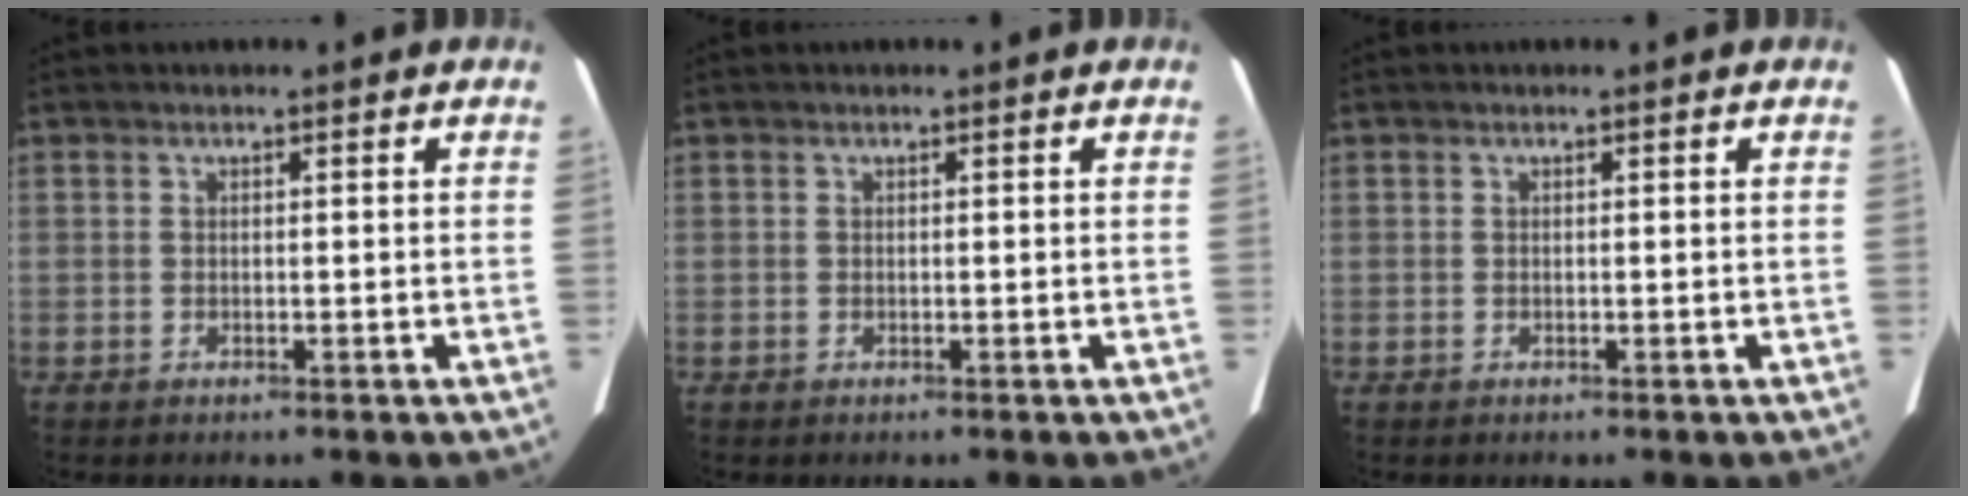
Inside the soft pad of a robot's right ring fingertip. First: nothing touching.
{"total": 0.0}
{"total": 0.0}